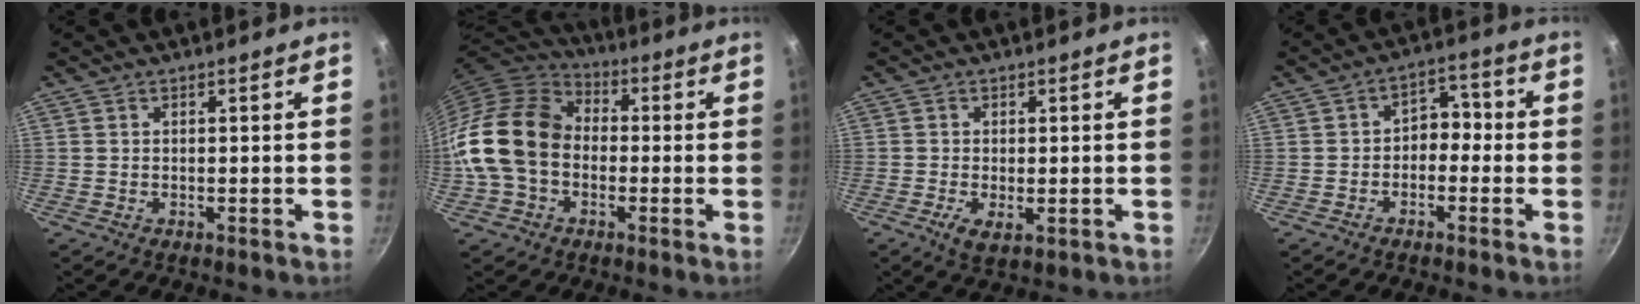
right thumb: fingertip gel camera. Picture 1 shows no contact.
{"total": 16.9, "force": [-1.5, 12.8, 10.9], "torque": [-0.184, 0.038, -0.039]}
{"total": 3.9, "force": [-1.0, 2.0, 3.2], "torque": [-0.053, -0.010, -0.014]}
{"total": 5.0, "force": [-1.2, 3.7, 3.2], "torque": [-0.009, 0.028, -0.030]}